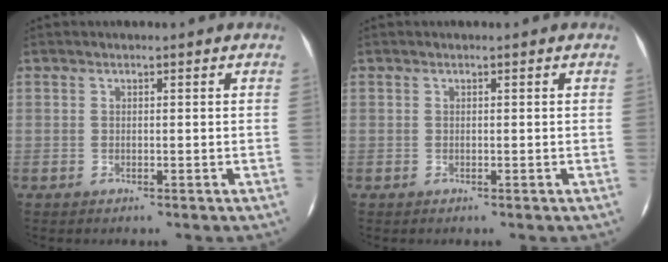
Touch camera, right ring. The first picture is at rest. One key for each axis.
{"total": 0.0}